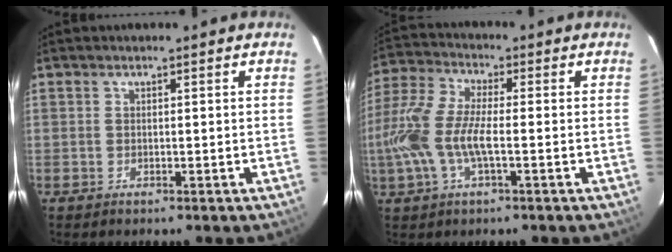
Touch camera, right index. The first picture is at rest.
{"total": 13.0, "force": [-2.4, 4.2, 12.0], "torque": [-0.264, -0.001, -0.051]}